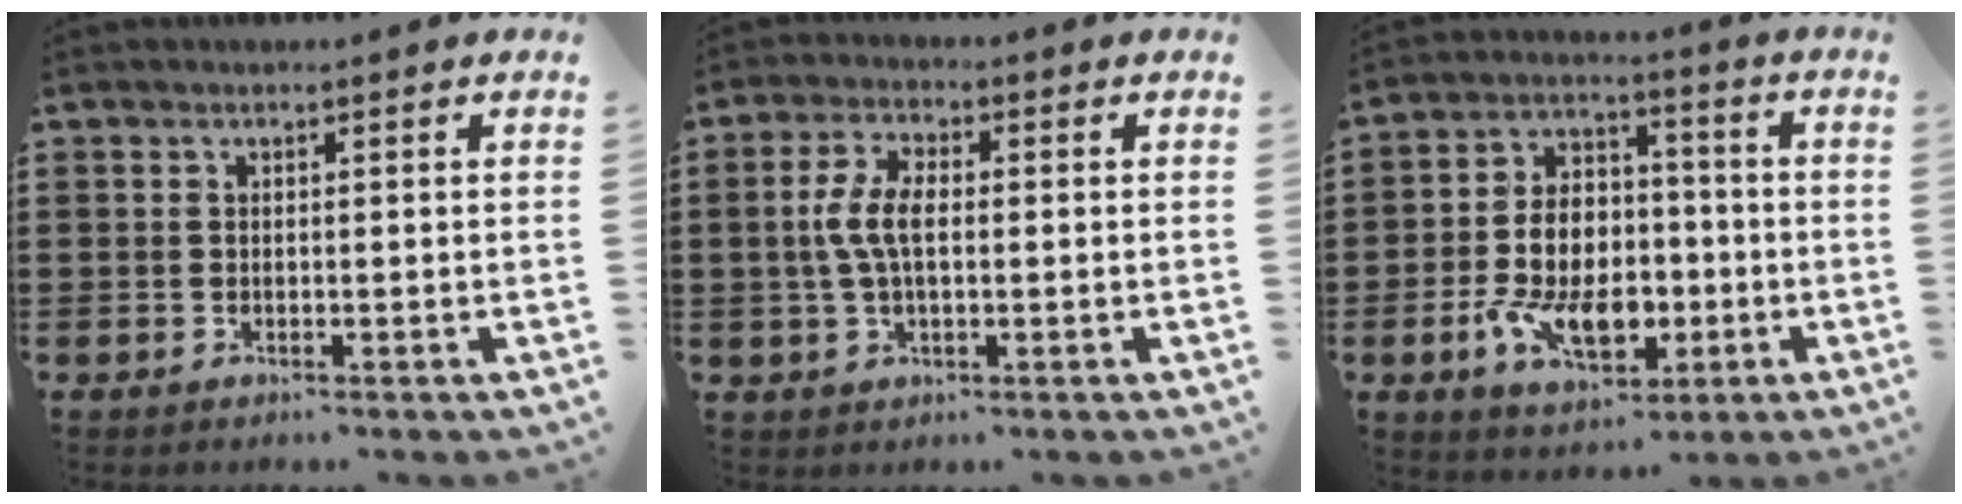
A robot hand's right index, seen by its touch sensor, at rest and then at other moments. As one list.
[{"total": 5.7, "force": [0.1, 2.1, 5.2], "torque": [-0.123, -0.001, -0.007]}, {"total": 10.8, "force": [-2.9, 7.2, 7.4], "torque": [-0.146, 0.008, -0.051]}]